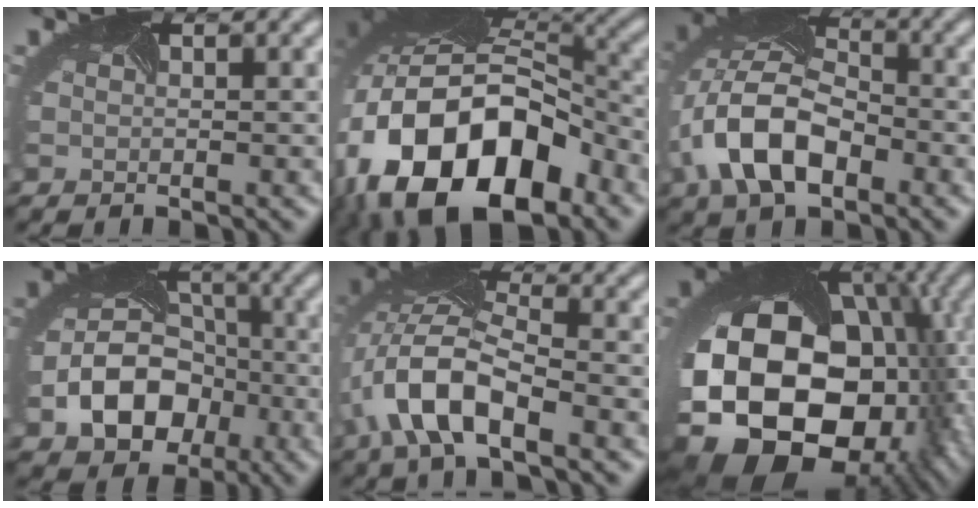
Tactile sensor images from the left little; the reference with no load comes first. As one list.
[{"total": 18.0, "force": [-7.6, 11.1, 12.0], "torque": [-0.232, -0.025, -0.117]}, {"total": 9.0, "force": [-3.1, 5.3, 6.6], "torque": [-0.153, -0.003, -0.064]}, {"total": 8.7, "force": [-3.2, 6.2, 5.0], "torque": [-0.095, -0.020, -0.053]}, {"total": 8.2, "force": [-3.6, 3.3, 6.6], "torque": [-0.149, 0.007, -0.074]}, {"total": 19.8, "force": [-5.9, 13.8, 13.0], "torque": [-0.261, -0.042, -0.080]}]